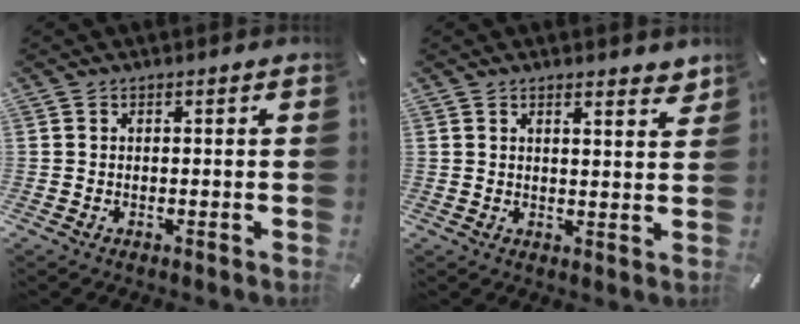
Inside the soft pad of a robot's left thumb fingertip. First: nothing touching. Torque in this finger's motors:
{"motor_torque": [-0.07, -0.36, -0.06, -0.18, 0.03]}